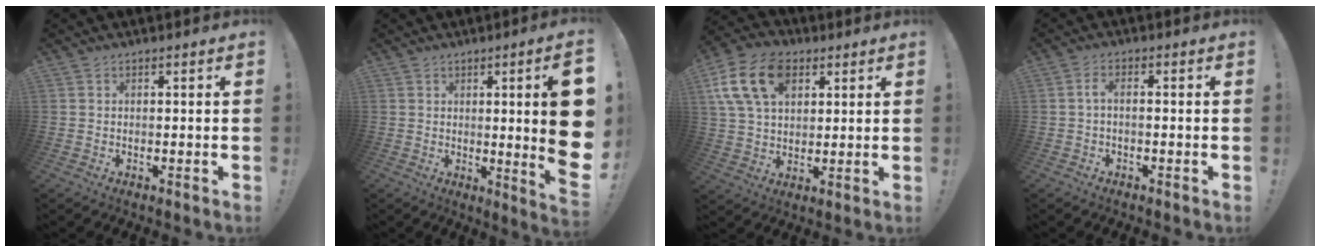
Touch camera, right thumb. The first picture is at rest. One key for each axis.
{"total": 13.3, "fx": 1.4, "fy": 0.3, "fz": 13.3, "tx": -0.177, "ty": -0.031, "tz": 0.018}
{"total": 16.5, "fx": 6.9, "fy": 11.1, "fz": 10.1, "tx": -0.185, "ty": -0.017, "tz": 0.131}
{"total": 2.7, "fx": -1.0, "fy": 0.6, "fz": 2.4, "tx": -0.048, "ty": 0.003, "tz": -0.020}